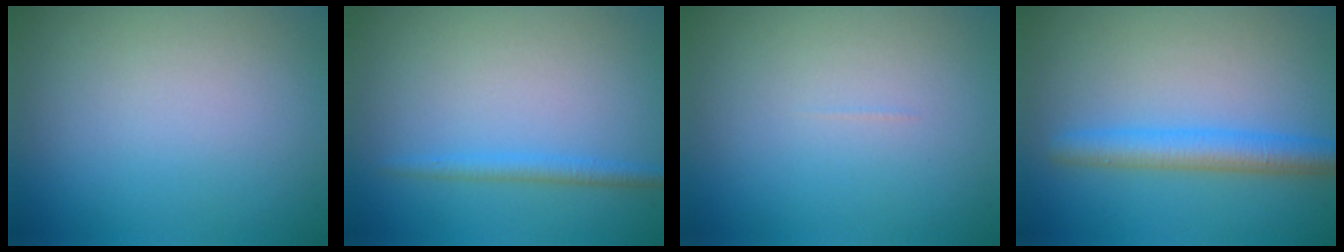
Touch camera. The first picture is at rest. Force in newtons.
{"total": 1.6, "press": 1.6, "slide": 0.1}
{"total": 0.0}
{"total": 3.7, "press": 3.7, "slide": 0.2}